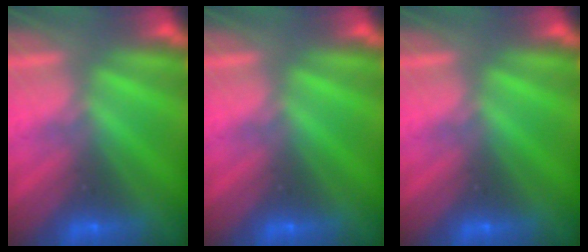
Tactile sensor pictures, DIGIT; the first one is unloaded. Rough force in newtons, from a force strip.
{"total": 0.0}
{"total": 0.0}